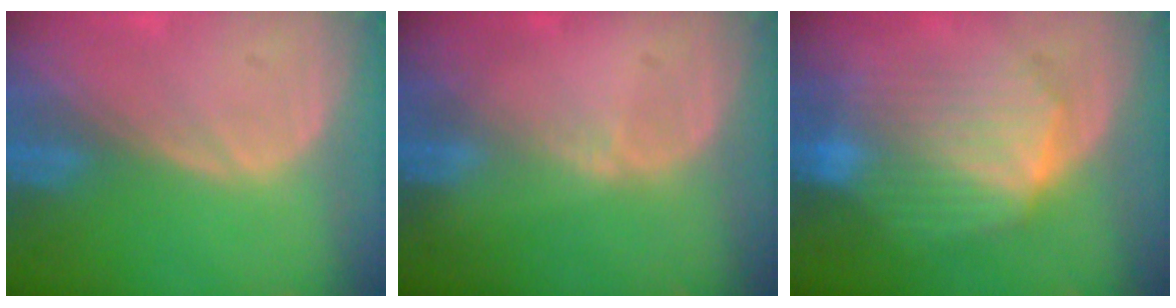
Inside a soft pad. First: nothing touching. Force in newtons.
{"total": 0.6, "press": 0.6, "slide": 0.2}
{"total": 8.5, "press": 8.5, "slide": 0.3}